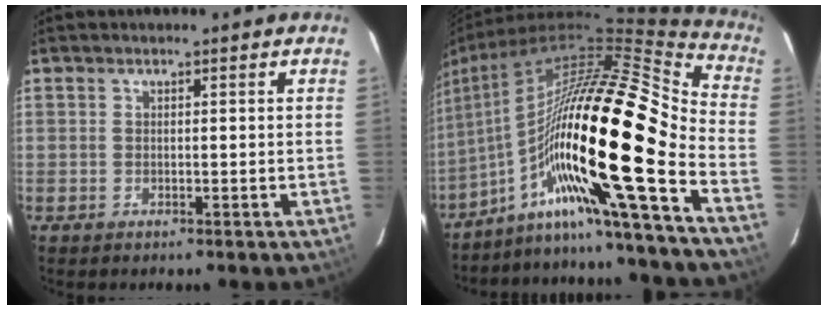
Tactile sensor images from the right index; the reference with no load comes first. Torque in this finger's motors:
{"motor_torque": [1.58, -0.55, 1.05, 0.21]}